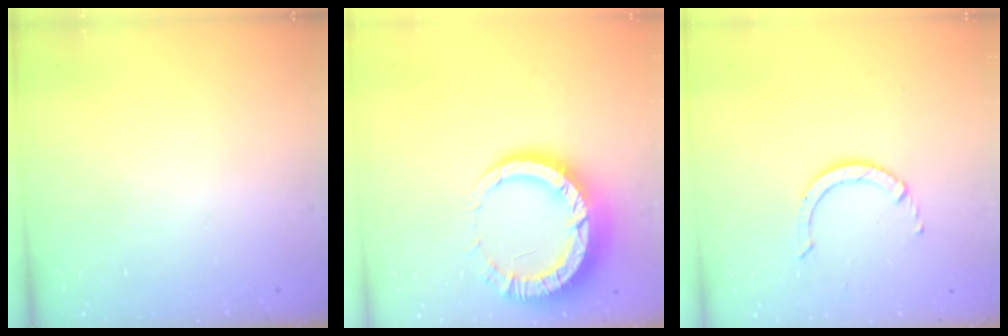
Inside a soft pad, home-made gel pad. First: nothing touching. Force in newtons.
{"total": 12.4, "press": 12.3, "slide": 1.2}
{"total": 3.5, "press": 3.5, "slide": 0.3}